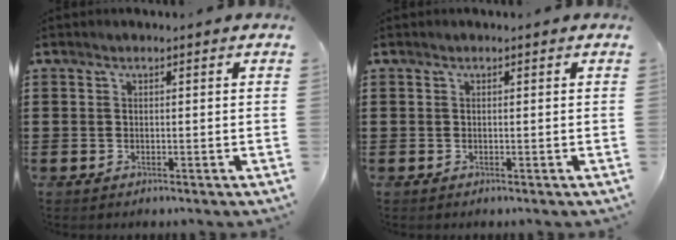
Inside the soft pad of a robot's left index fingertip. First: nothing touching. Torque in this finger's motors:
{"motor_torque": [0.11, -0.12, 0.00, -0.01]}